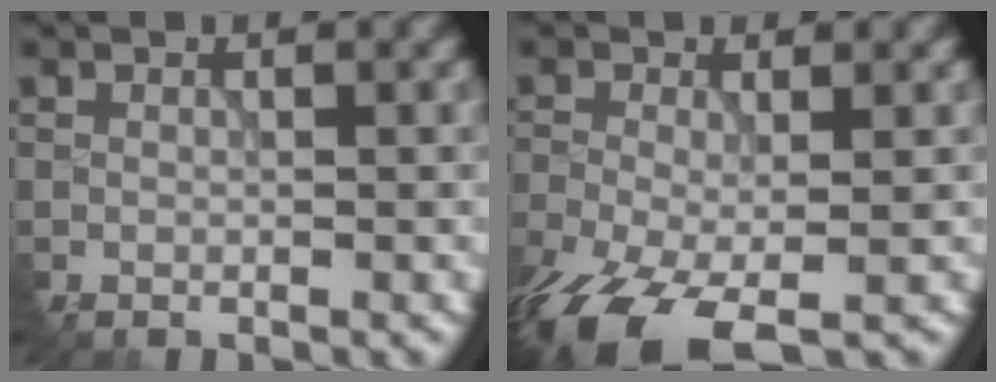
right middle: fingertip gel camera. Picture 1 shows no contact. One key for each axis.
{"total": 8.9, "fx": -5.3, "fy": 3.8, "fz": 6.1, "tx": -0.147, "ty": -0.046, "tz": -0.092}